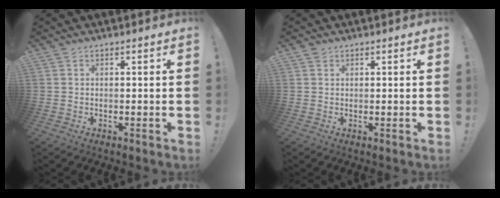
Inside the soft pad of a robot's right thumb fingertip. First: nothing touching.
{"total": 0.7, "force": [0.5, 0.5, 0.1], "torque": [-0.008, 0.002, 0.011]}